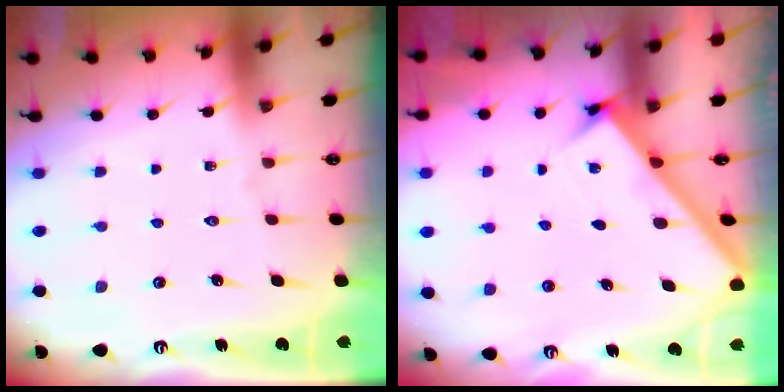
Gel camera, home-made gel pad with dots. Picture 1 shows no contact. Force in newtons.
{"total": 2.6, "press": 2.6, "slide": 0.3}